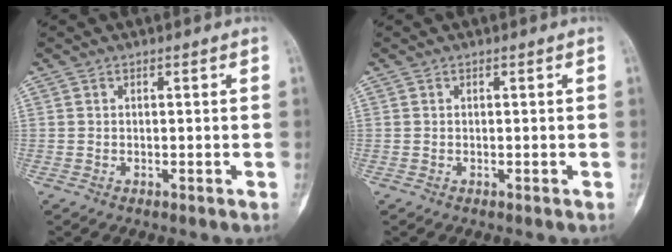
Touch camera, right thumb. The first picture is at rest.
{"total": 0.0}